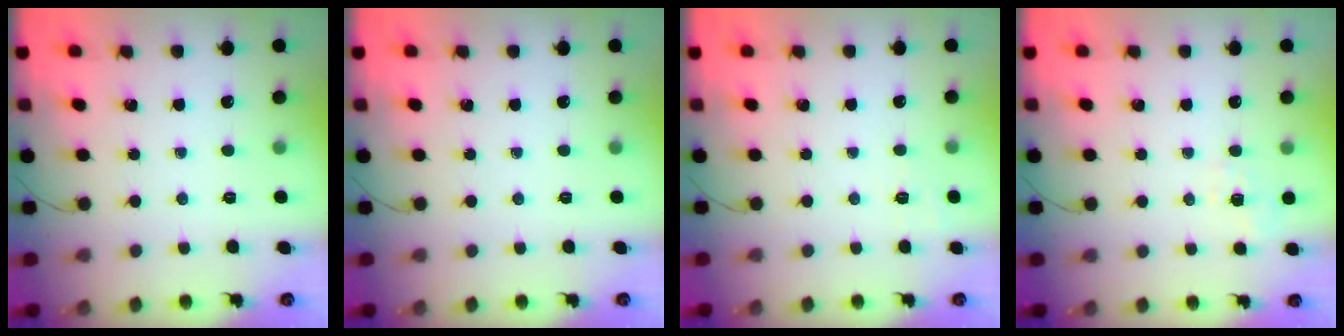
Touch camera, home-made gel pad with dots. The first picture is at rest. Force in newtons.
{"total": 0.0}
{"total": 8.3, "press": 8.2, "slide": 1.7}
{"total": 3.8, "press": 3.4, "slide": 1.6}